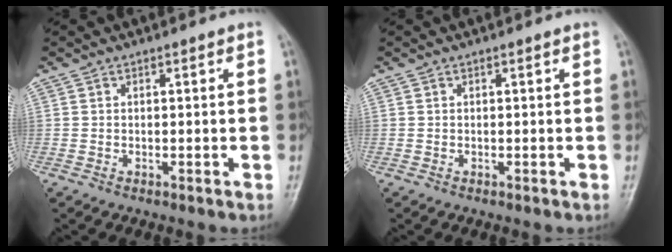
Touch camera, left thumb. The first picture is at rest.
{"total": 0.0}